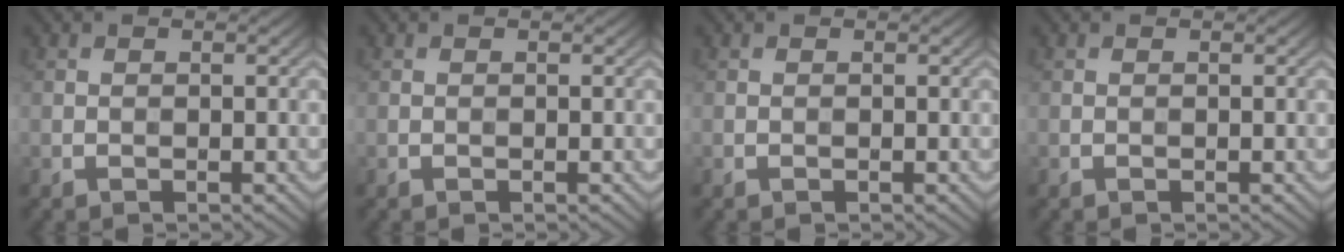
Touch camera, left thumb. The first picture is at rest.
{"total": 0.0}
{"total": 0.0}
{"total": 0.0}